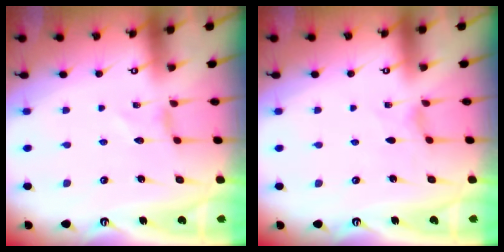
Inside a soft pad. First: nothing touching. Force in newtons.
{"total": 0.7, "press": 0.6, "slide": 0.2}